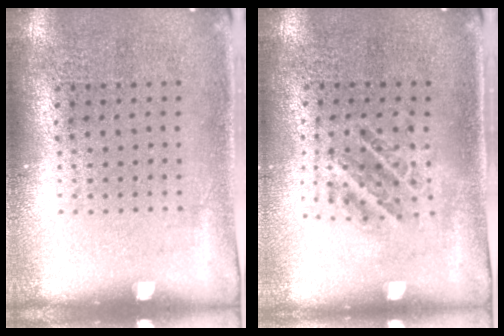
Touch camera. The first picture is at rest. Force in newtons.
{"total": 1.0, "press": 1.0, "slide": 0.2}